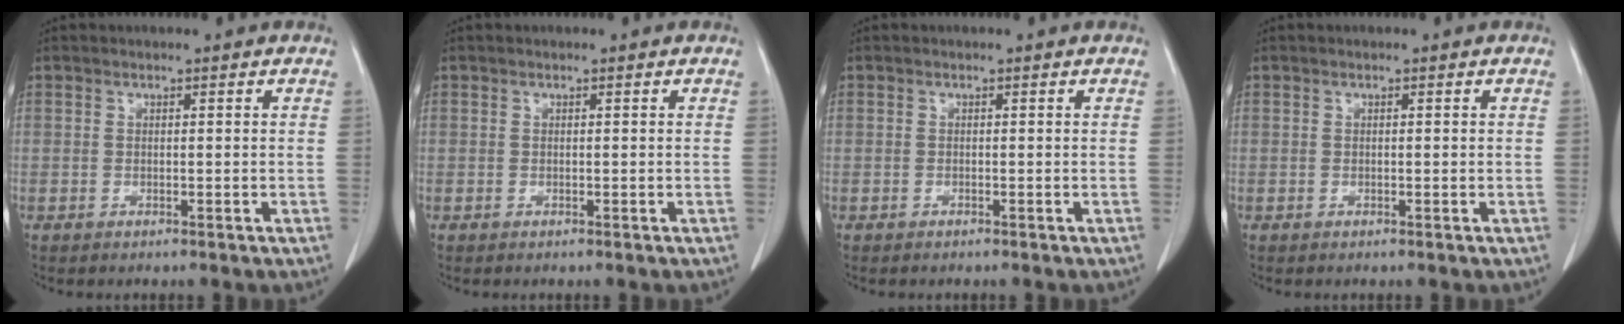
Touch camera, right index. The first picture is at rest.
{"total": 0.0}
{"total": 0.0}
{"total": 0.0}